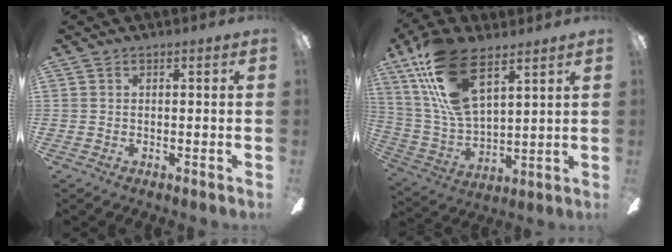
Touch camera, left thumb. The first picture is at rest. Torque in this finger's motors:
{"motor_torque": [0.32, 0.47, 1.37, -1.40, 0.22]}